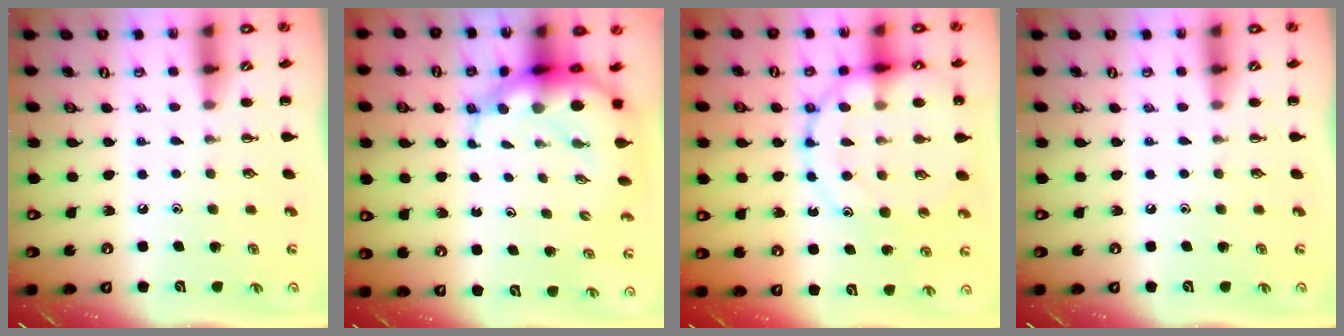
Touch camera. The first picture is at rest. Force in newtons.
{"total": 9.2, "press": 8.8, "slide": 2.8}
{"total": 17.9, "press": 17.7, "slide": 2.7}
{"total": 0.0}